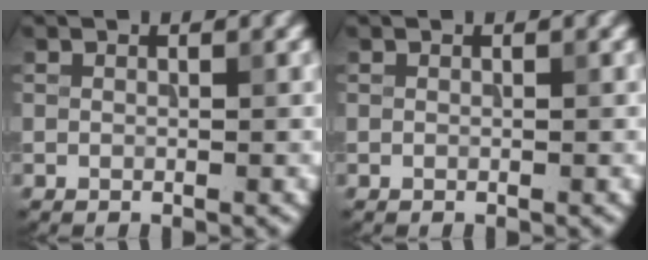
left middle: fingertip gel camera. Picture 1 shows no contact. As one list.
[{"total": 0.0}]